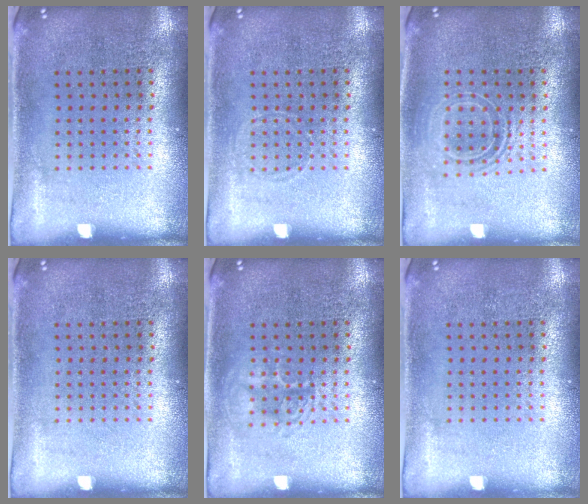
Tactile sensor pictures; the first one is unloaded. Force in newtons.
{"total": 0.6, "press": 0.6, "slide": 0.0}
{"total": 1.6, "press": 1.2, "slide": 1.0}
{"total": 0.0}
{"total": 1.8, "press": 1.7, "slide": 0.2}
{"total": 0.0}